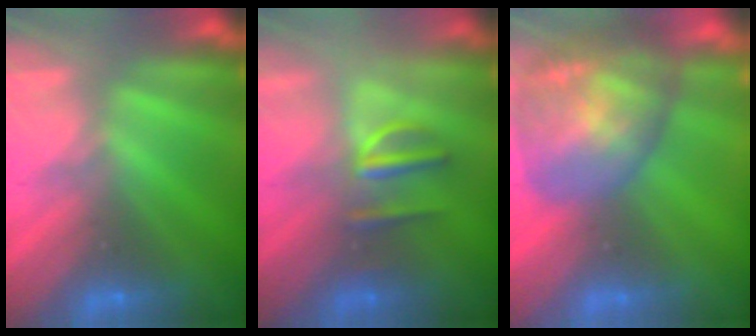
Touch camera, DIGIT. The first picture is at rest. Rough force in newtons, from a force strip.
{"total": 2.8}
{"total": 9.5}